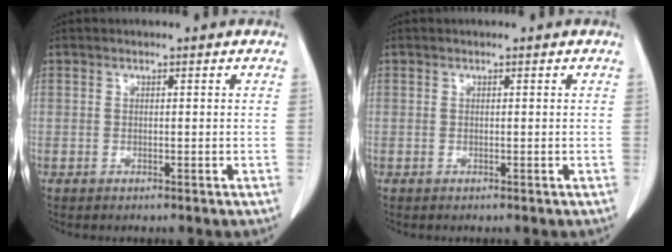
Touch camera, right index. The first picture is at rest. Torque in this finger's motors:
{"motor_torque": [0.00, 0.00, 0.00, 0.00]}